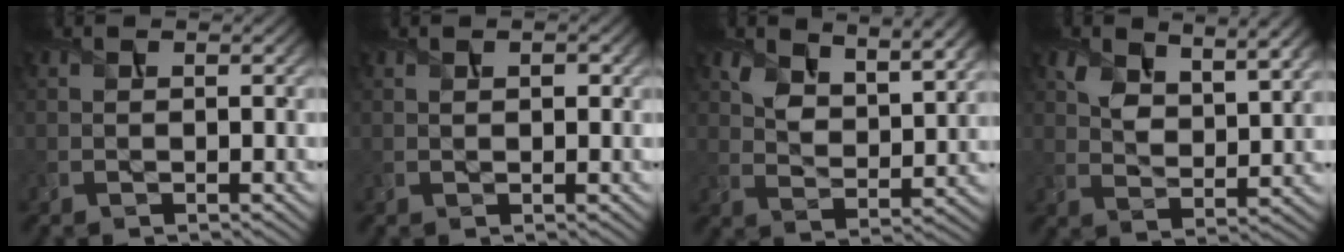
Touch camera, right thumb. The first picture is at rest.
{"total": 1.2, "force": [0.5, 0.6, 0.9], "torque": [-0.014, -0.001, 0.012]}
{"total": 7.8, "force": [5.2, 3.3, 4.8], "torque": [-0.097, -0.005, 0.099]}
{"total": 7.1, "force": [4.4, 3.2, 4.6], "torque": [-0.092, -0.003, 0.083]}